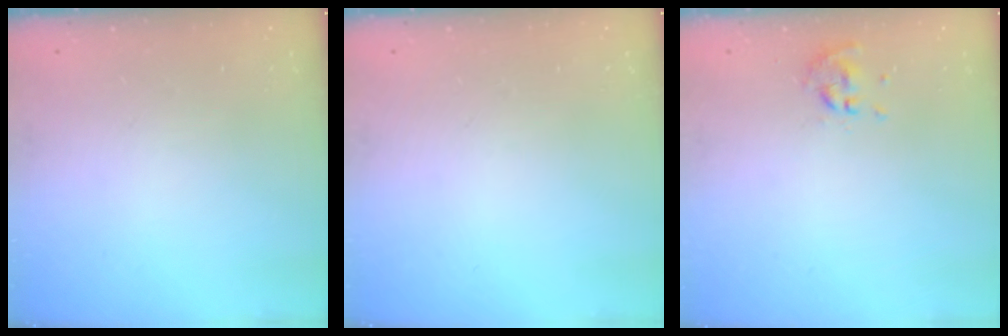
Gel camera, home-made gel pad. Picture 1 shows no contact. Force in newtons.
{"total": 0.0}
{"total": 0.6, "press": 0.5, "slide": 0.1}